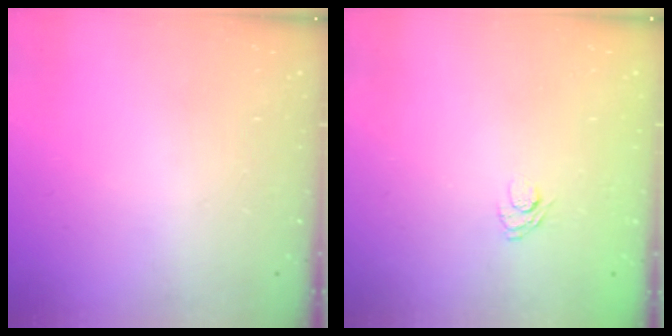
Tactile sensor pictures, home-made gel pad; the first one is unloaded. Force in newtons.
{"total": 6.8, "press": 6.6, "slide": 1.4}